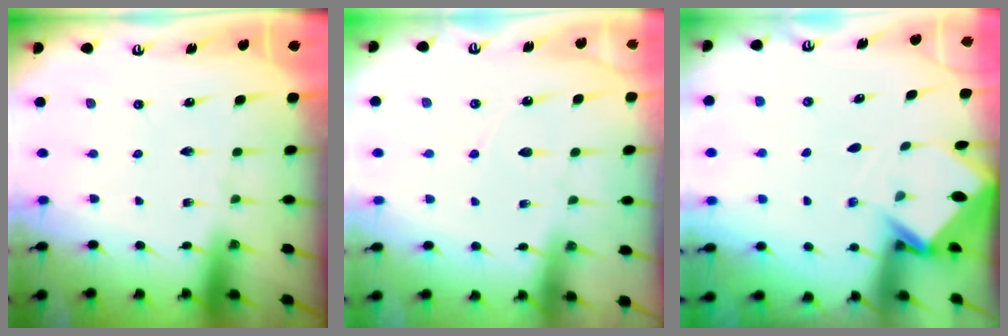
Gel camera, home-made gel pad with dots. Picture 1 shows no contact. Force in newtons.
{"total": 3.9, "press": 3.8, "slide": 0.5}
{"total": 3.6, "press": 3.6, "slide": 0.2}